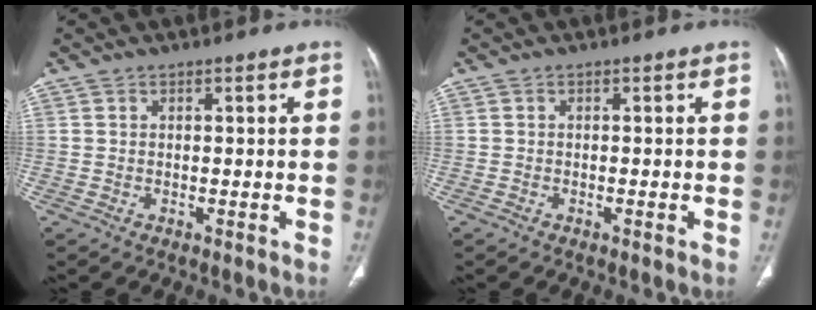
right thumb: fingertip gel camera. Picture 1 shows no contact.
{"total": 0.6, "force": [-0.3, 0.1, 0.5], "torque": [-0.008, -0.001, -0.005]}